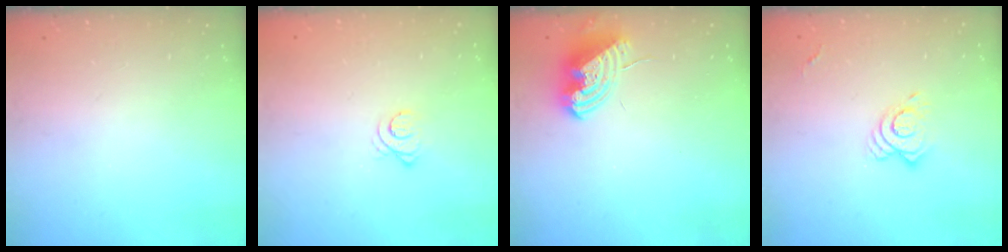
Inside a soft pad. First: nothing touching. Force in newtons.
{"total": 3.4, "press": 3.4, "slide": 0.6}
{"total": 8.9, "press": 8.9, "slide": 0.4}
{"total": 8.3, "press": 8.3, "slide": 0.8}